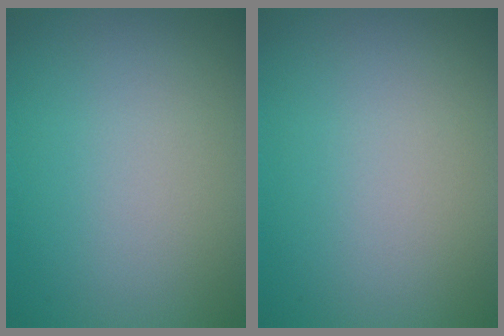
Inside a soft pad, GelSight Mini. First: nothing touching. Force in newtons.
{"total": 0.0}